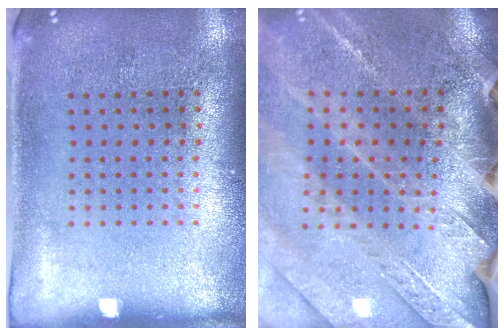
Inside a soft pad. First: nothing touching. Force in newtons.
{"total": 2.8, "press": 2.8, "slide": 0.7}